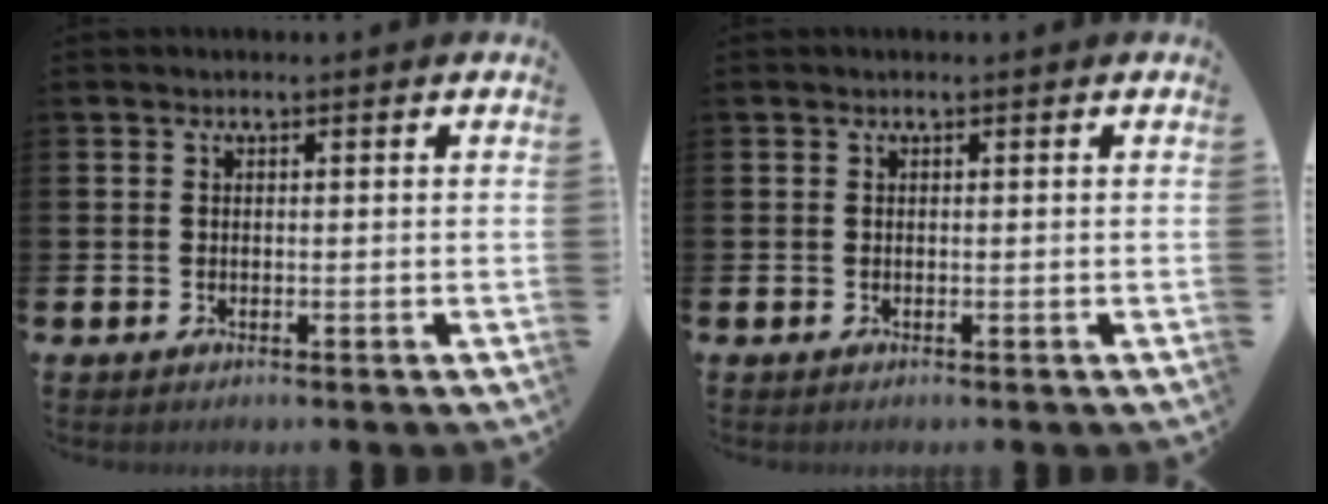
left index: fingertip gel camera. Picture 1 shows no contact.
{"total": 0.0}